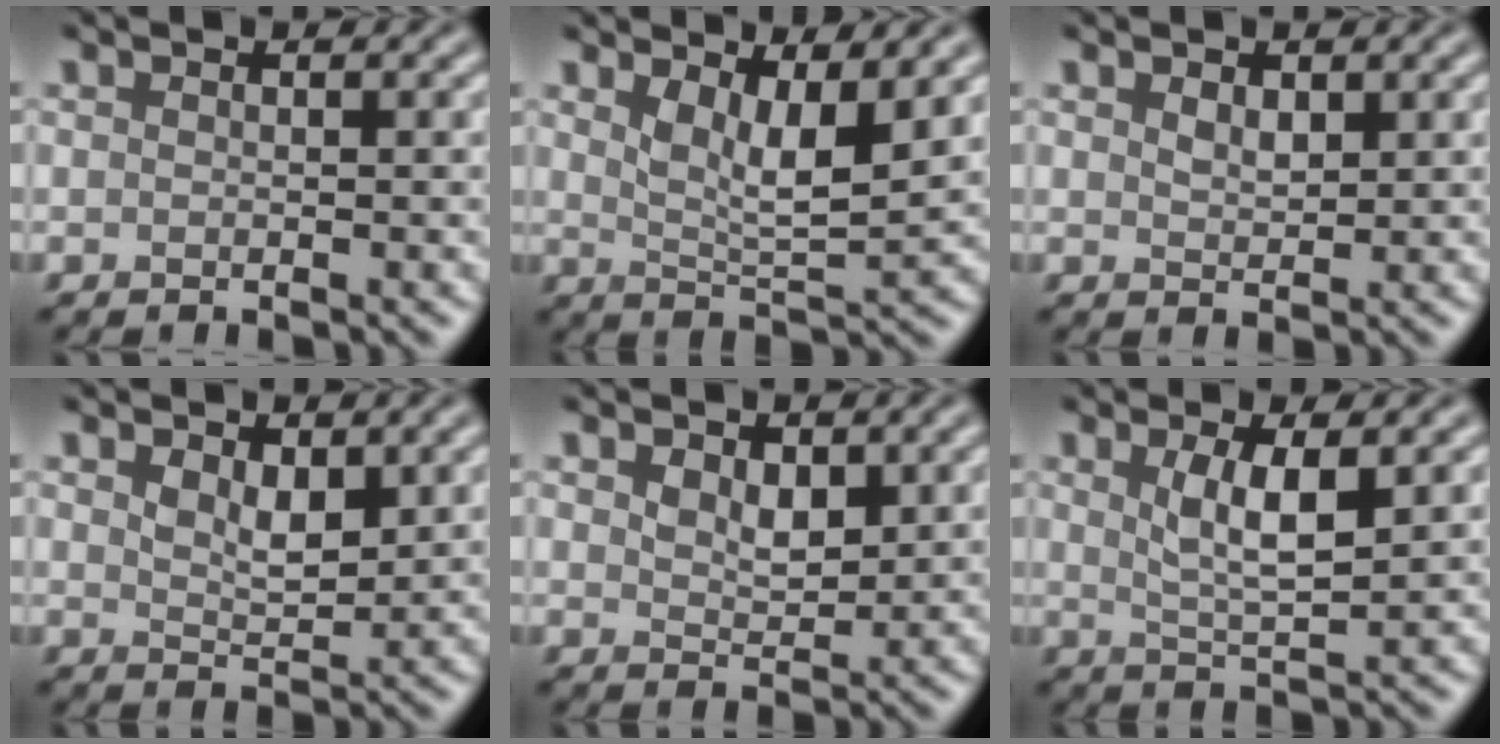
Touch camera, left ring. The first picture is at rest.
{"total": 4.5, "force": [2.2, 1.5, 3.7], "torque": [-0.069, -0.012, 0.040]}
{"total": 1.4, "force": [0.8, 0.8, 0.9], "torque": [-0.015, -0.001, 0.018]}
{"total": 2.7, "force": [1.2, 1.5, 1.9], "torque": [-0.038, -0.006, 0.027]}
{"total": 2.5, "force": [1.1, 1.5, 1.6], "torque": [-0.031, -0.005, 0.023]}
{"total": 3.7, "force": [1.3, 1.0, 3.4], "torque": [-0.064, -0.004, 0.024]}